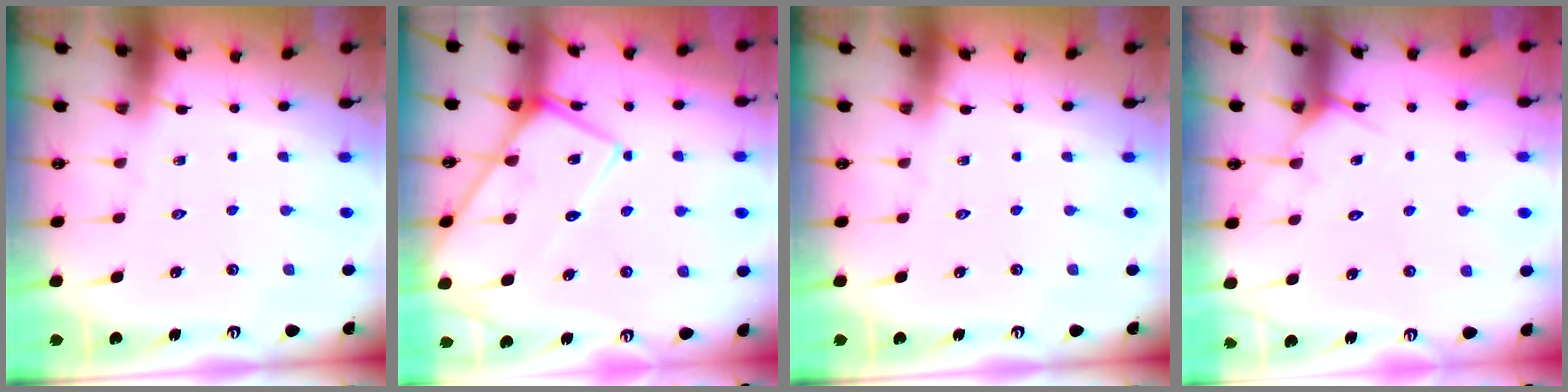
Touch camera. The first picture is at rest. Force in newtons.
{"total": 11.7, "press": 11.6, "slide": 1.3}
{"total": 0.0}
{"total": 6.4, "press": 6.4, "slide": 0.6}